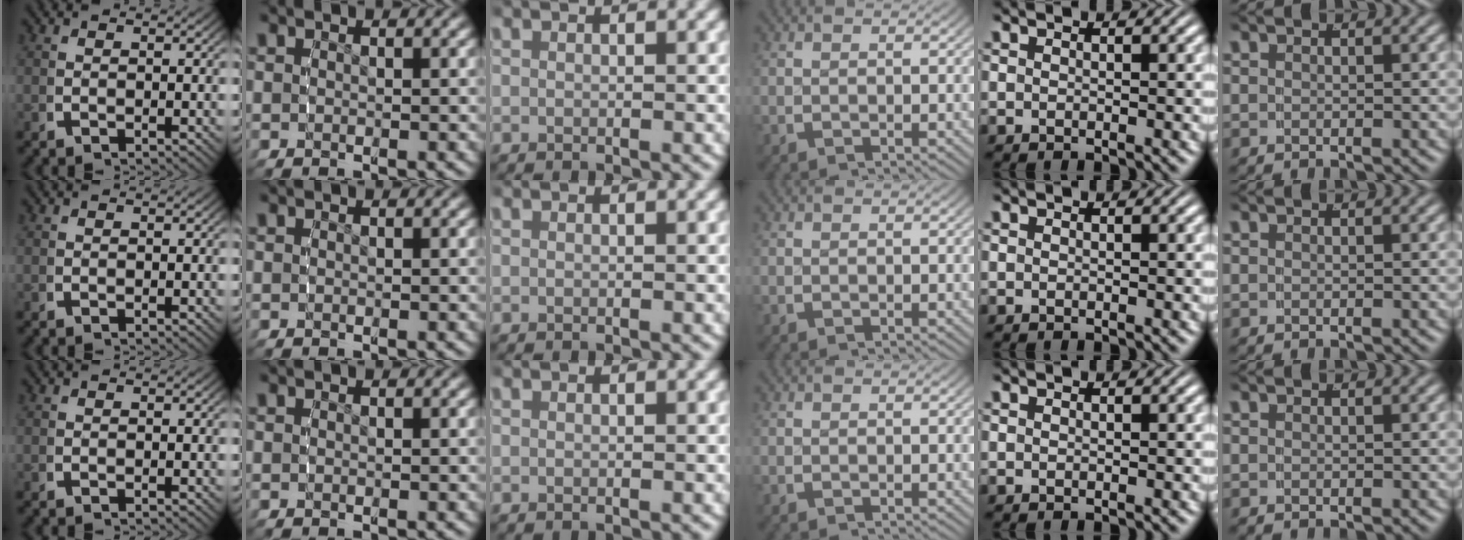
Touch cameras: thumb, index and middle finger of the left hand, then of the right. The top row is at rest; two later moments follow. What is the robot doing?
{"motion": "reach", "object": "shoes"}